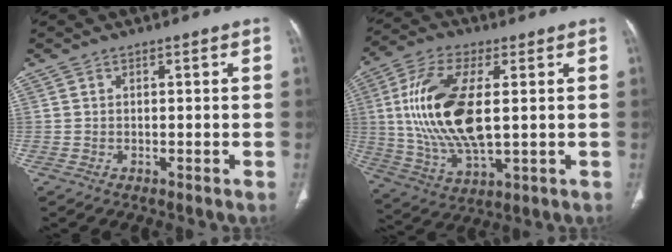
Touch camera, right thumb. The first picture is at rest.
{"total": 18.5, "force": [2.0, 8.2, 16.4], "torque": [-0.339, -0.008, 0.043]}